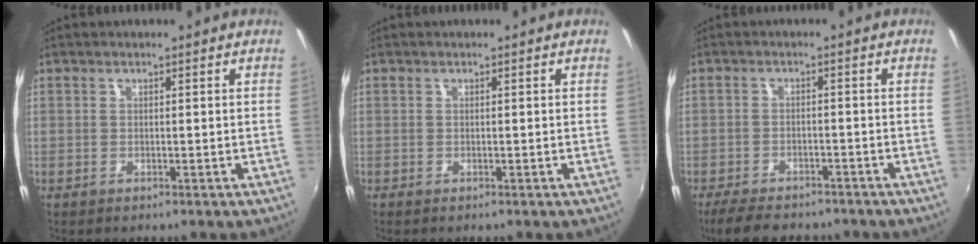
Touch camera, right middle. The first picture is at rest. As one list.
[{"total": 0.0}, {"total": 9.4, "force": [-7.7, 3.5, 4.0], "torque": [-0.096, -0.014, -0.122]}]